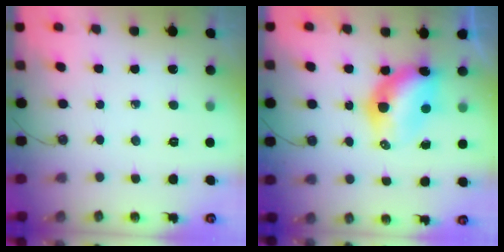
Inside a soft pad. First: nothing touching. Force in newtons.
{"total": 6.7, "press": 6.7, "slide": 0.2}